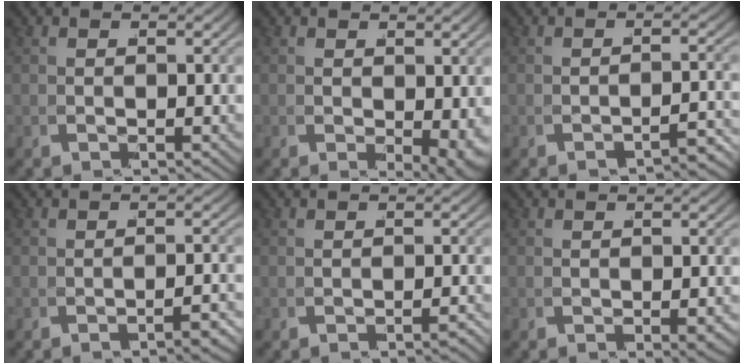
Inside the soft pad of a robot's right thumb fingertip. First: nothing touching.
{"total": 1.9, "force": [-0.1, 0.6, 1.8], "torque": [-0.029, -0.012, 0.009]}
{"total": 2.6, "force": [-2.2, -1.2, -0.4], "torque": [-0.012, 0.002, -0.036]}
{"total": 1.9, "force": [-1.6, -0.9, 0.4], "torque": [-0.018, -0.001, -0.027]}
{"total": 1.0, "force": [-0.8, -0.6, 0.1], "torque": [-0.011, -0.005, -0.011]}
{"total": 0.8, "force": [-0.5, -0.2, 0.6], "torque": [-0.008, -0.002, -0.005]}